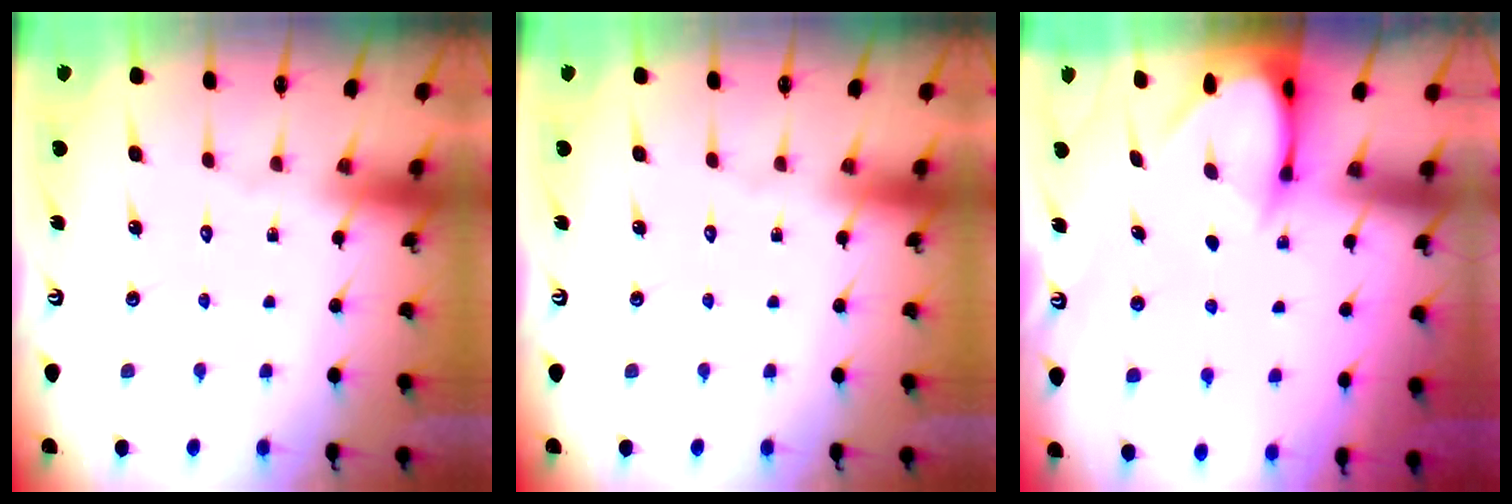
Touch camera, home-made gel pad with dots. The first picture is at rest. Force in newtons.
{"total": 0.0}
{"total": 3.3, "press": 3.3, "slide": 0.3}